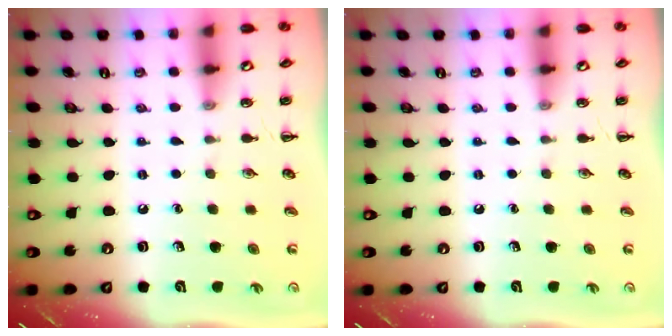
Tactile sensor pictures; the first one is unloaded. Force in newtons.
{"total": 0.0}